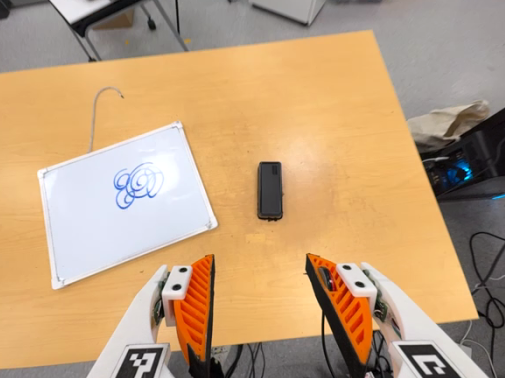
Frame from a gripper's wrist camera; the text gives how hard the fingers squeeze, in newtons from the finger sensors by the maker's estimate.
{"total": 0.0}